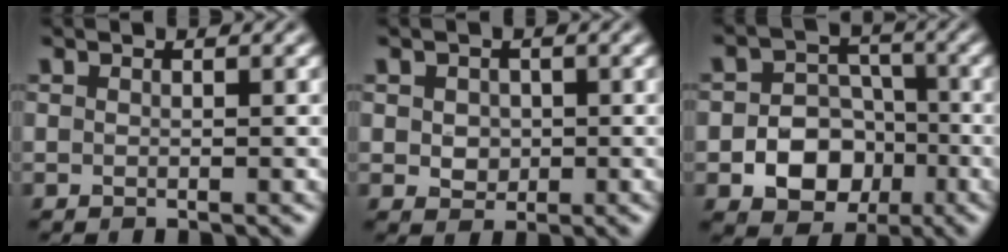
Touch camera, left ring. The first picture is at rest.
{"total": 1.9, "force": [0.1, 1.7, 1.0], "torque": [-0.016, -0.003, 0.003]}
{"total": 6.6, "force": [-2.3, 5.2, 3.4], "torque": [-0.022, -0.005, -0.054]}